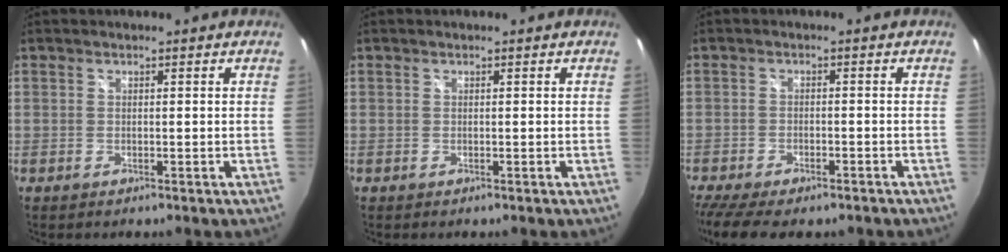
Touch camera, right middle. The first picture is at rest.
{"total": 0.0}
{"total": 10.7, "force": [-8.5, 3.2, 5.7], "torque": [-0.134, -0.042, -0.138]}